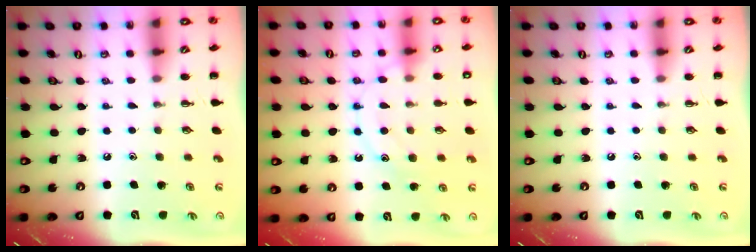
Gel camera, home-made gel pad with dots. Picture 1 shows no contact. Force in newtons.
{"total": 12.8, "press": 12.8, "slide": 0.7}
{"total": 0.0}